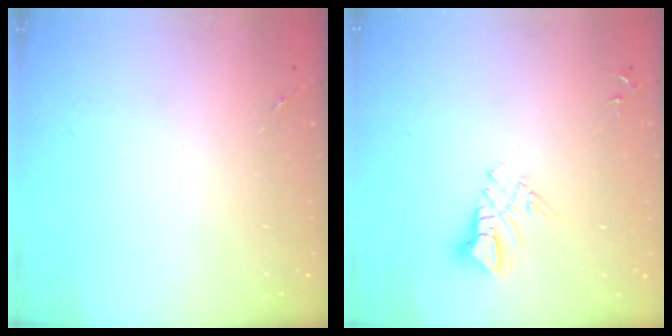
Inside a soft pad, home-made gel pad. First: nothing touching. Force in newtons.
{"total": 7.5, "press": 7.5, "slide": 0.7}